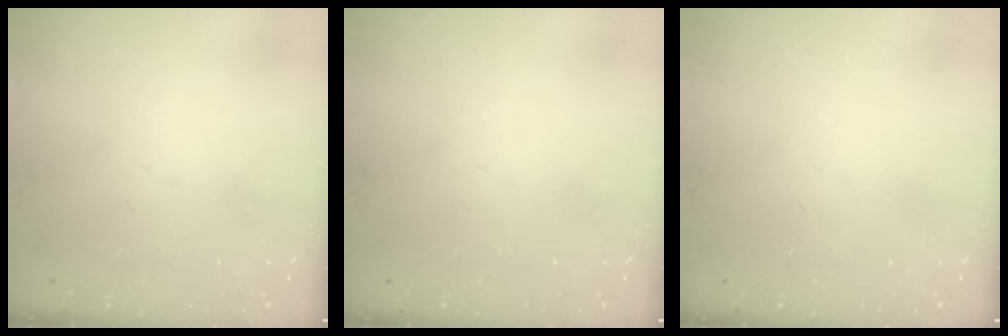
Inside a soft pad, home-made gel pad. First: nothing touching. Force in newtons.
{"total": 0.0}
{"total": 0.0}